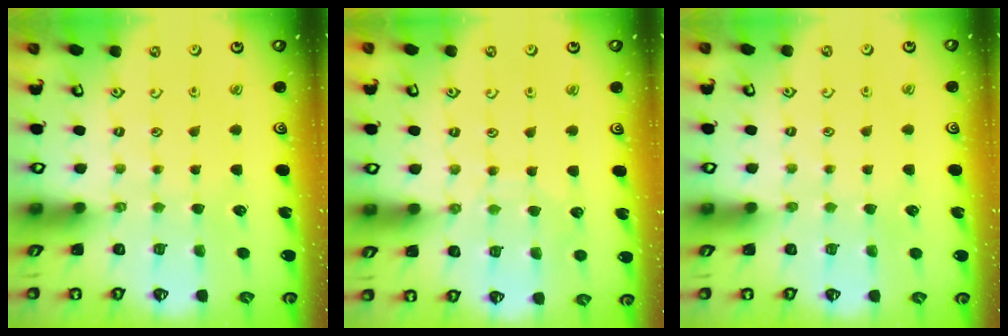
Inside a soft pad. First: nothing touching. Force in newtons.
{"total": 6.8, "press": 6.8, "slide": 0.6}
{"total": 0.9, "press": 0.9, "slide": 0.1}